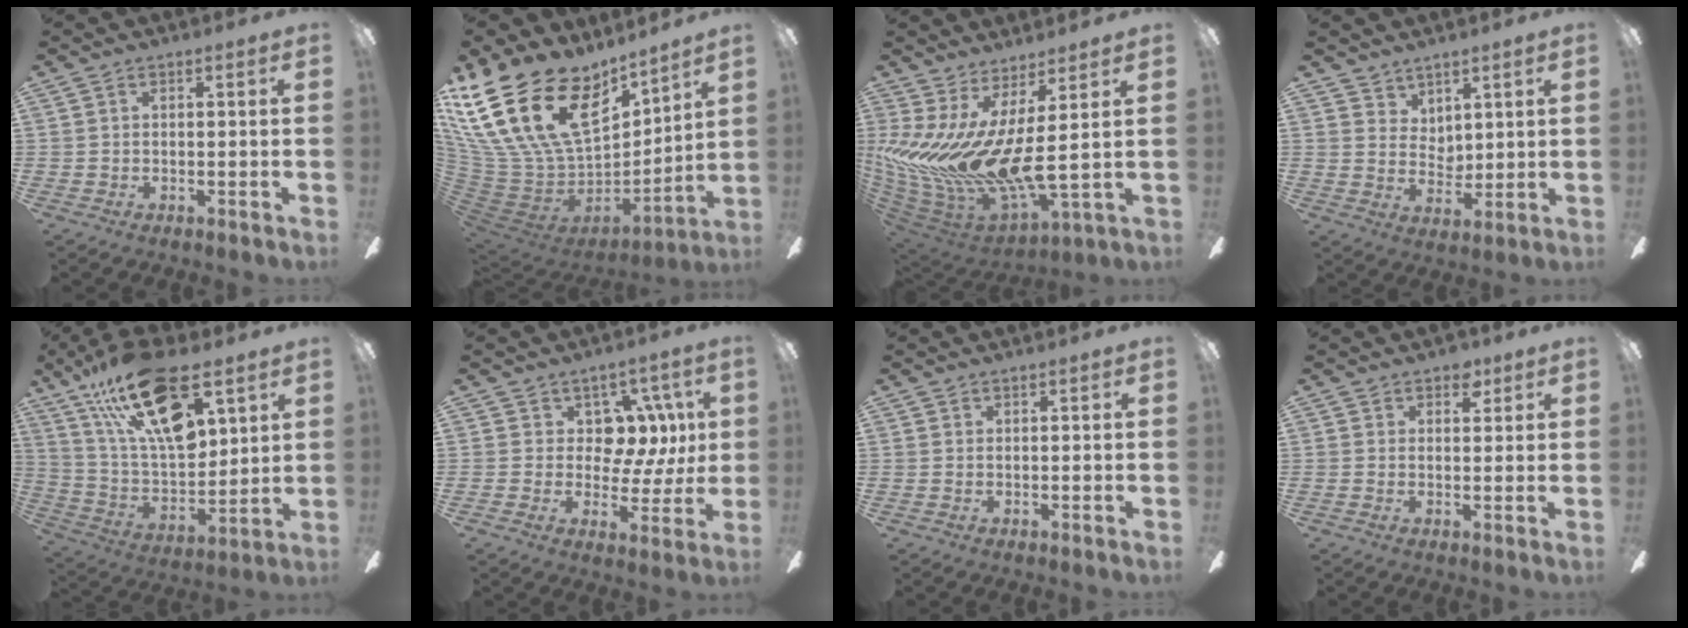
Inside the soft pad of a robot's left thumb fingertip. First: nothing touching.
{"total": 27.3, "force": [14.9, 16.3, 16.1], "torque": [-0.354, -0.103, 0.303]}
{"total": 14.5, "force": [0.6, 5.3, 13.4], "torque": [-0.304, -0.061, 0.010]}
{"total": 5.4, "force": [4.5, 2.8, -0.6], "torque": [-0.003, -0.029, 0.087]}
{"total": 25.0, "force": [13.3, 10.6, 18.2], "torque": [-0.337, -0.062, 0.226]}
{"total": 10.4, "force": [3.6, 8.0, 5.5], "torque": [-0.072, -0.015, 0.072]}
{"total": 0.0}
{"total": 3.2, "force": [2.1, 1.9, 1.4], "torque": [-0.008, -0.007, 0.033]}